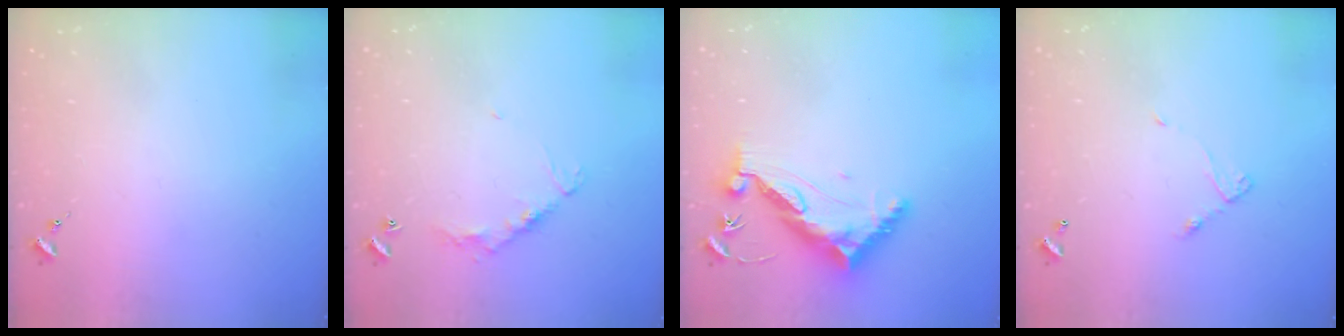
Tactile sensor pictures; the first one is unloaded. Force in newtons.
{"total": 8.1, "press": 8.1, "slide": 0.7}
{"total": 10.7, "press": 10.6, "slide": 0.9}
{"total": 5.5, "press": 5.5, "slide": 0.3}